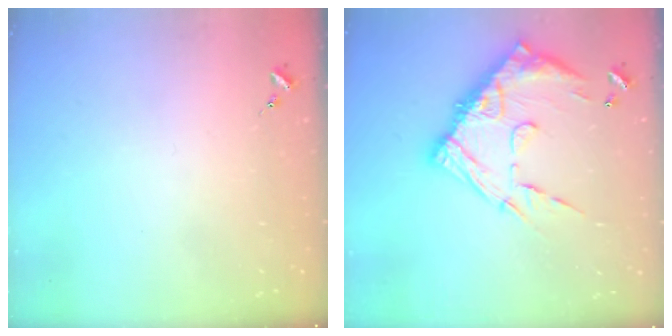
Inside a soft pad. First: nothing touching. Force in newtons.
{"total": 19.1, "press": 19.0, "slide": 1.7}